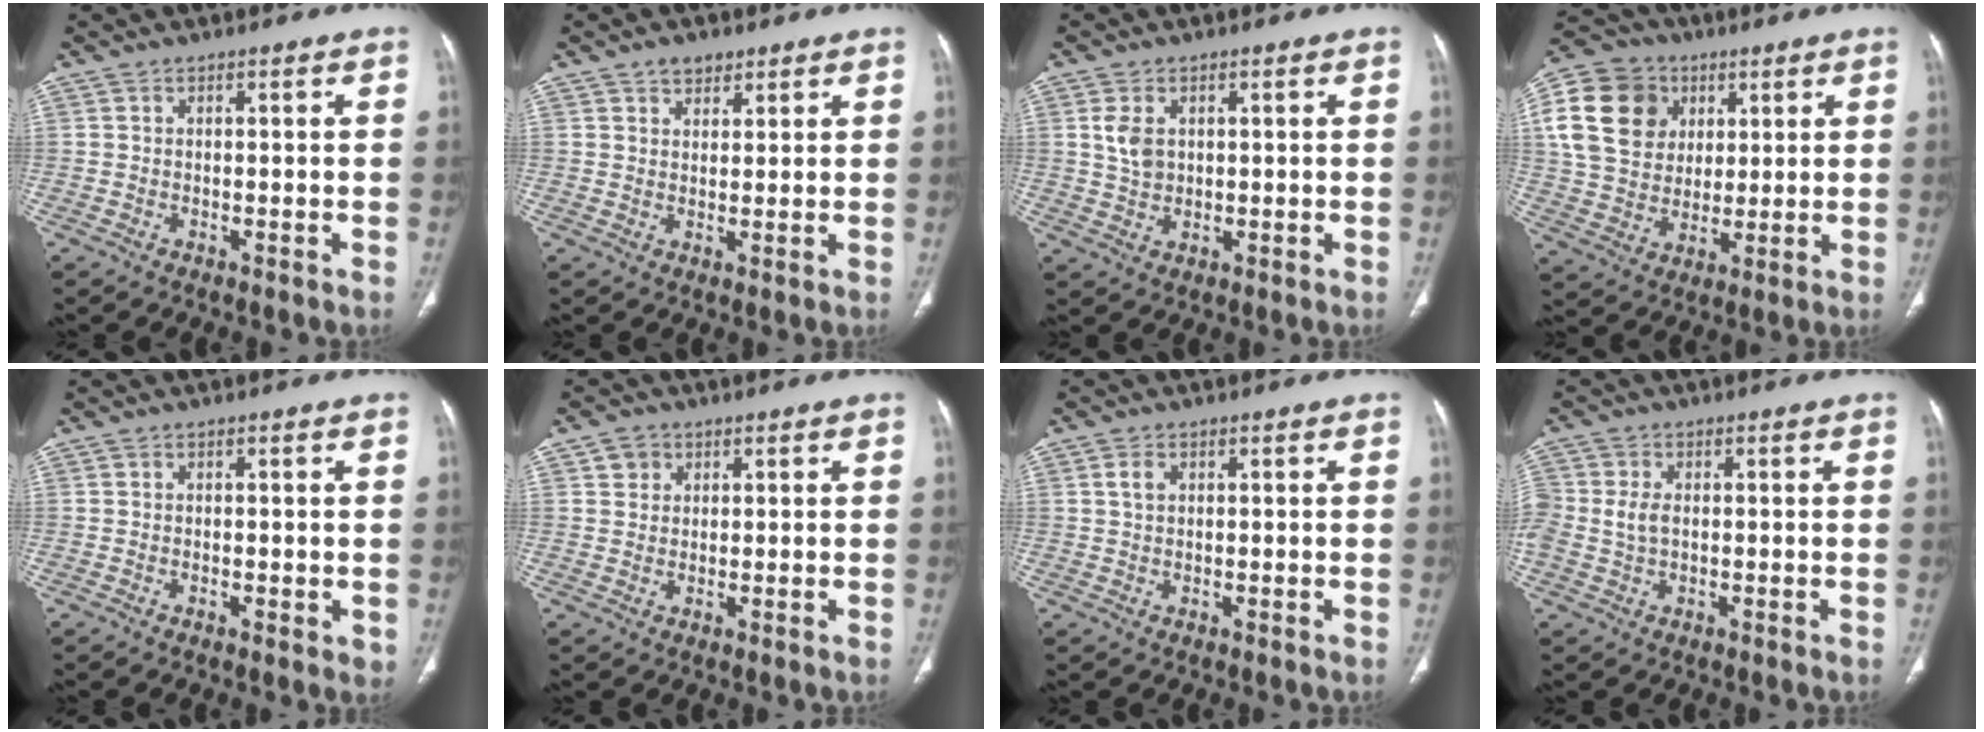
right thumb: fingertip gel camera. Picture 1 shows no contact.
{"total": 3.3, "force": [2.2, 2.1, 1.3], "torque": [-0.004, -0.013, 0.035]}
{"total": 4.1, "force": [1.0, 2.8, 2.8], "torque": [-0.049, -0.004, 0.024]}
{"total": 22.0, "force": [6.8, 17.7, 11.1], "torque": [-0.237, 0.033, 0.132]}
{"total": 2.1, "force": [-0.2, 0.9, 1.9], "torque": [-0.023, -0.005, -0.005]}
{"total": 2.9, "force": [1.3, 2.5, 0.7], "torque": [0.004, -0.006, 0.018]}
{"total": 1.9, "force": [0.6, 1.2, 1.3], "torque": [-0.022, 0.003, 0.013]}
{"total": 4.4, "force": [0.0, 2.9, 3.3], "torque": [-0.080, 0.007, 0.002]}